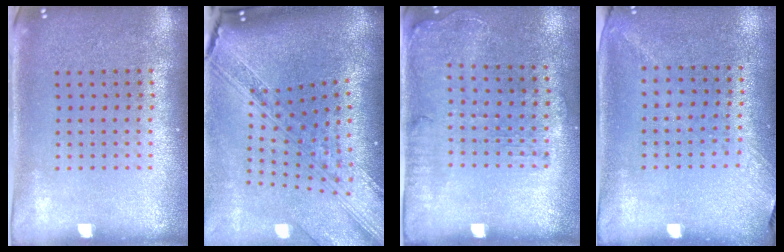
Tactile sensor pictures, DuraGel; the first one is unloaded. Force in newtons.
{"total": 4.0, "press": 2.9, "slide": 2.7}
{"total": 1.3, "press": 1.2, "slide": 0.6}
{"total": 1.3, "press": 1.0, "slide": 0.8}